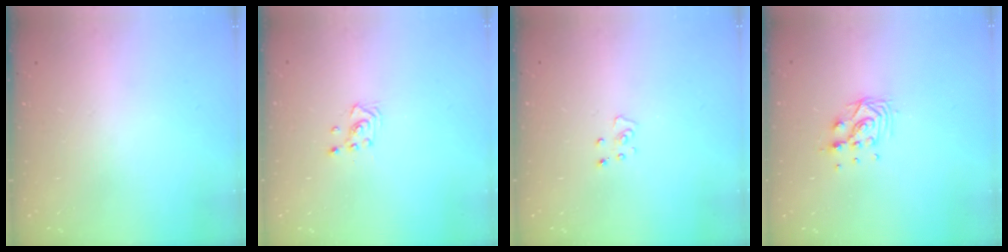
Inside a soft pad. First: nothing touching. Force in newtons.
{"total": 2.8, "press": 2.8, "slide": 0.3}
{"total": 2.8, "press": 2.8, "slide": 0.2}
{"total": 8.8, "press": 8.8, "slide": 0.6}